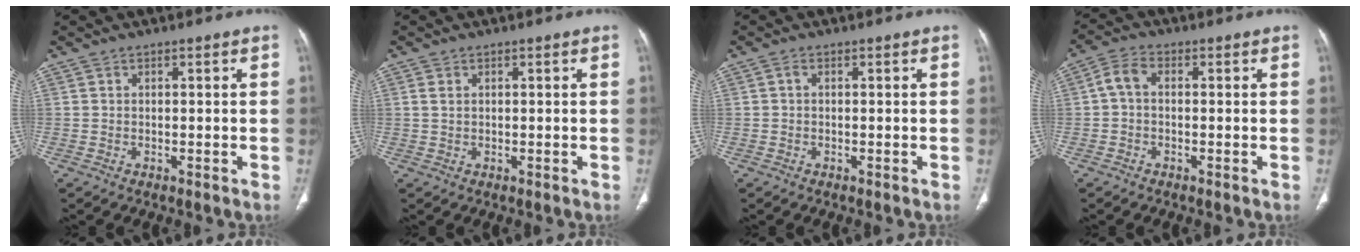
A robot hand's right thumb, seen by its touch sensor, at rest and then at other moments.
{"total": 1.5, "force": [0.6, 1.0, 1.0], "torque": [-0.024, 0.001, 0.016]}
{"total": 0.5, "force": [0.0, 0.3, 0.5], "torque": [-0.008, 0.001, -0.005]}
{"total": 3.9, "force": [-0.1, 2.5, 3.0], "torque": [-0.057, 0.013, -0.010]}